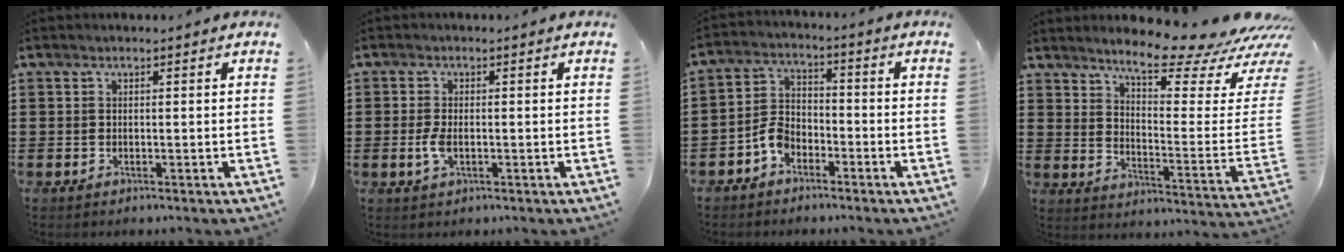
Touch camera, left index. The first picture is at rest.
{"total": 2.9, "force": [-0.5, 1.2, 2.6], "torque": [-0.068, -0.008, -0.015]}
{"total": 4.6, "force": [-3.0, 2.7, 2.1], "torque": [-0.054, 0.009, -0.061]}
{"total": 10.1, "force": [8.9, 0.9, 4.7], "torque": [-0.087, -0.074, 0.146]}